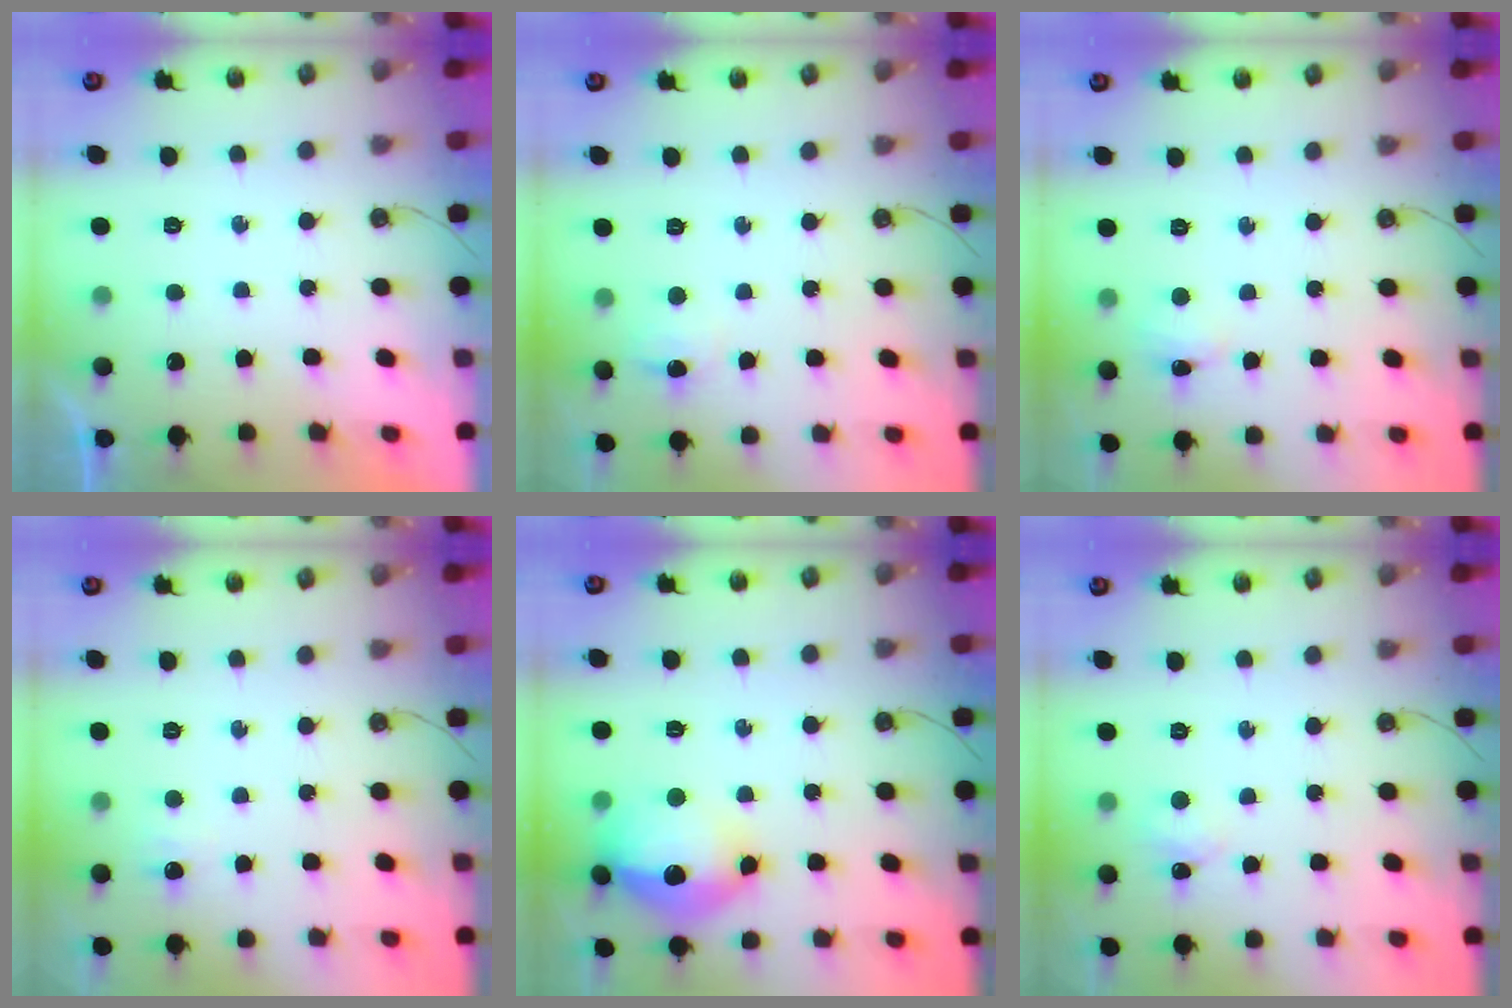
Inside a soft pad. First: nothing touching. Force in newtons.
{"total": 4.2, "press": 4.2, "slide": 0.3}
{"total": 2.9, "press": 2.8, "slide": 0.6}
{"total": 4.6, "press": 4.5, "slide": 1.0}
{"total": 16.7, "press": 16.7, "slide": 1.5}
{"total": 6.9, "press": 6.8, "slide": 1.0}